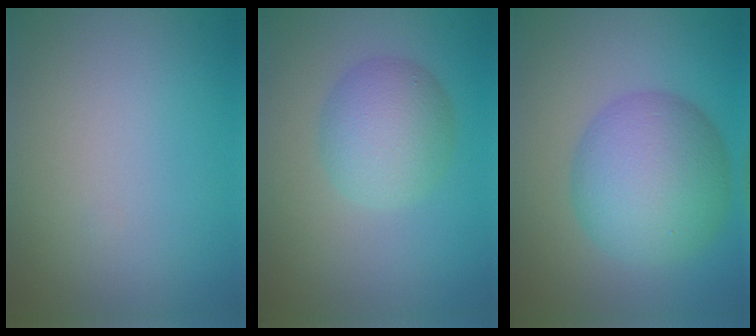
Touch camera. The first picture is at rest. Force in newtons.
{"total": 4.7, "press": 4.7, "slide": 0.2}
{"total": 9.0, "press": 9.0, "slide": 0.1}